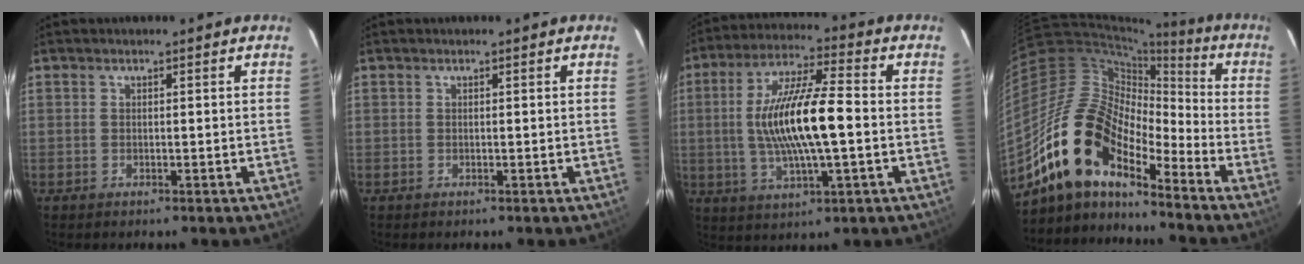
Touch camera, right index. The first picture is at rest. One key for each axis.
{"total": 0.0}
{"total": 15.4, "fx": -0.8, "fy": 3.3, "fz": 15.0, "tx": -0.286, "ty": 0.005, "tz": -0.015}
{"total": 16.5, "fx": -12.7, "fy": 6.3, "fz": 8.5, "tx": -0.148, "ty": 0.002, "tz": -0.252}